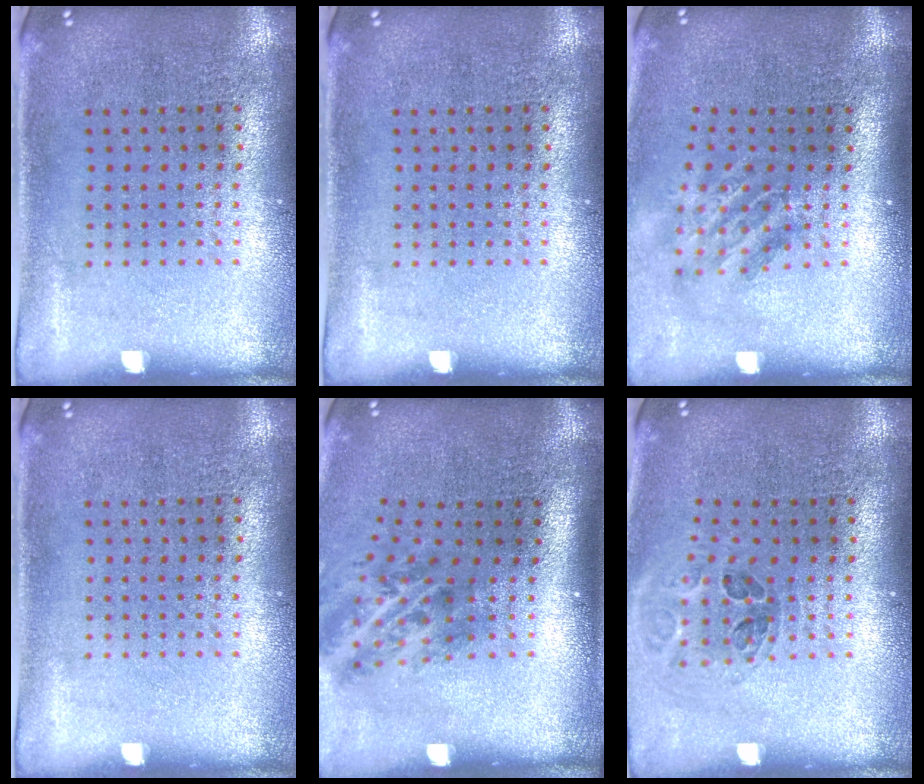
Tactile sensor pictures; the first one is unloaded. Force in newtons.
{"total": 0.0}
{"total": 1.8, "press": 1.3, "slide": 1.3}
{"total": 0.0}
{"total": 2.0, "press": 1.2, "slide": 1.6}
{"total": 0.9, "press": 0.9, "slide": 0.2}